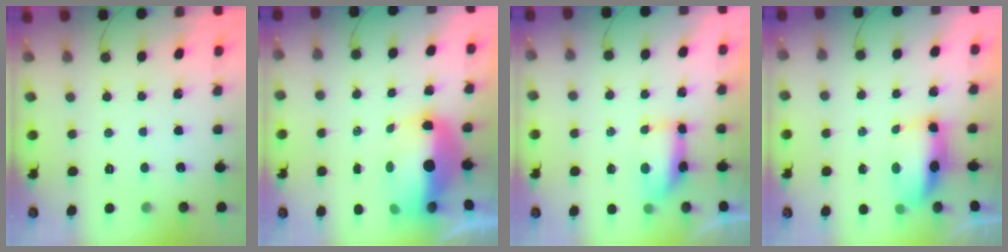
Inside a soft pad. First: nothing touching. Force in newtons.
{"total": 12.5, "press": 12.3, "slide": 2.4}
{"total": 7.9, "press": 7.4, "slide": 2.9}
{"total": 8.1, "press": 7.7, "slide": 2.2}